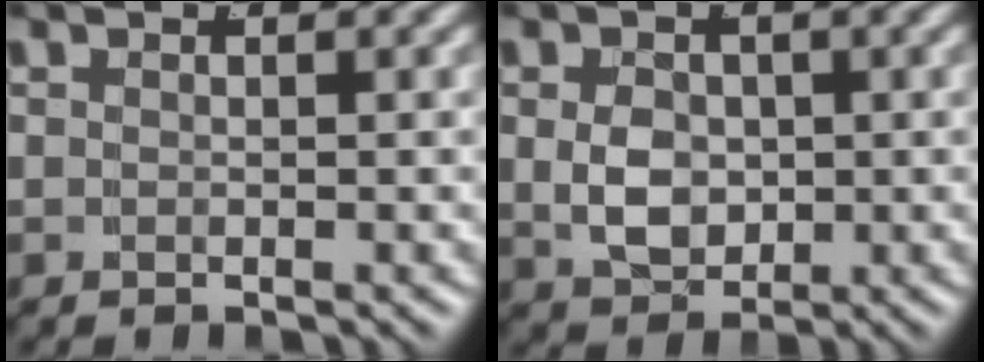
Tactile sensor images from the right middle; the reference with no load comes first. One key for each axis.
{"total": 3.5, "fx": 0.0, "fy": 2.6, "fz": 2.4, "tx": -0.044, "ty": -0.013, "tz": 0.011}